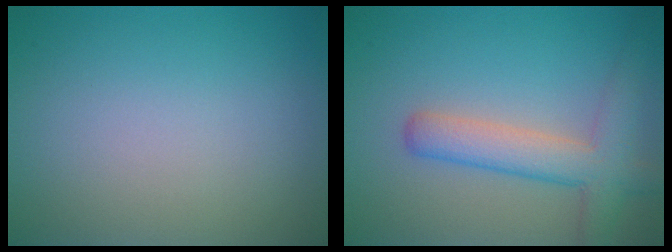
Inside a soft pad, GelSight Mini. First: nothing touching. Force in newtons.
{"total": 3.8, "press": 3.8, "slide": 0.4}